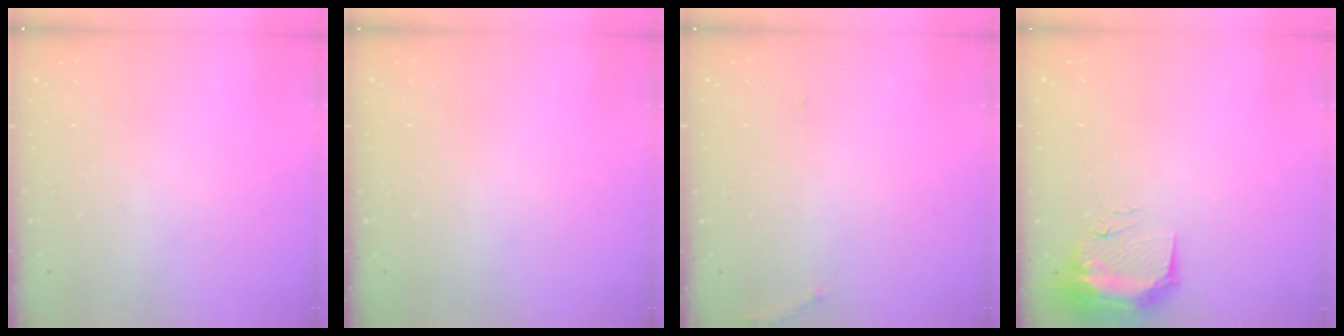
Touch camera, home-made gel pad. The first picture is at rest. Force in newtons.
{"total": 0.0}
{"total": 5.2, "press": 4.9, "slide": 1.8}
{"total": 10.0, "press": 9.9, "slide": 1.6}